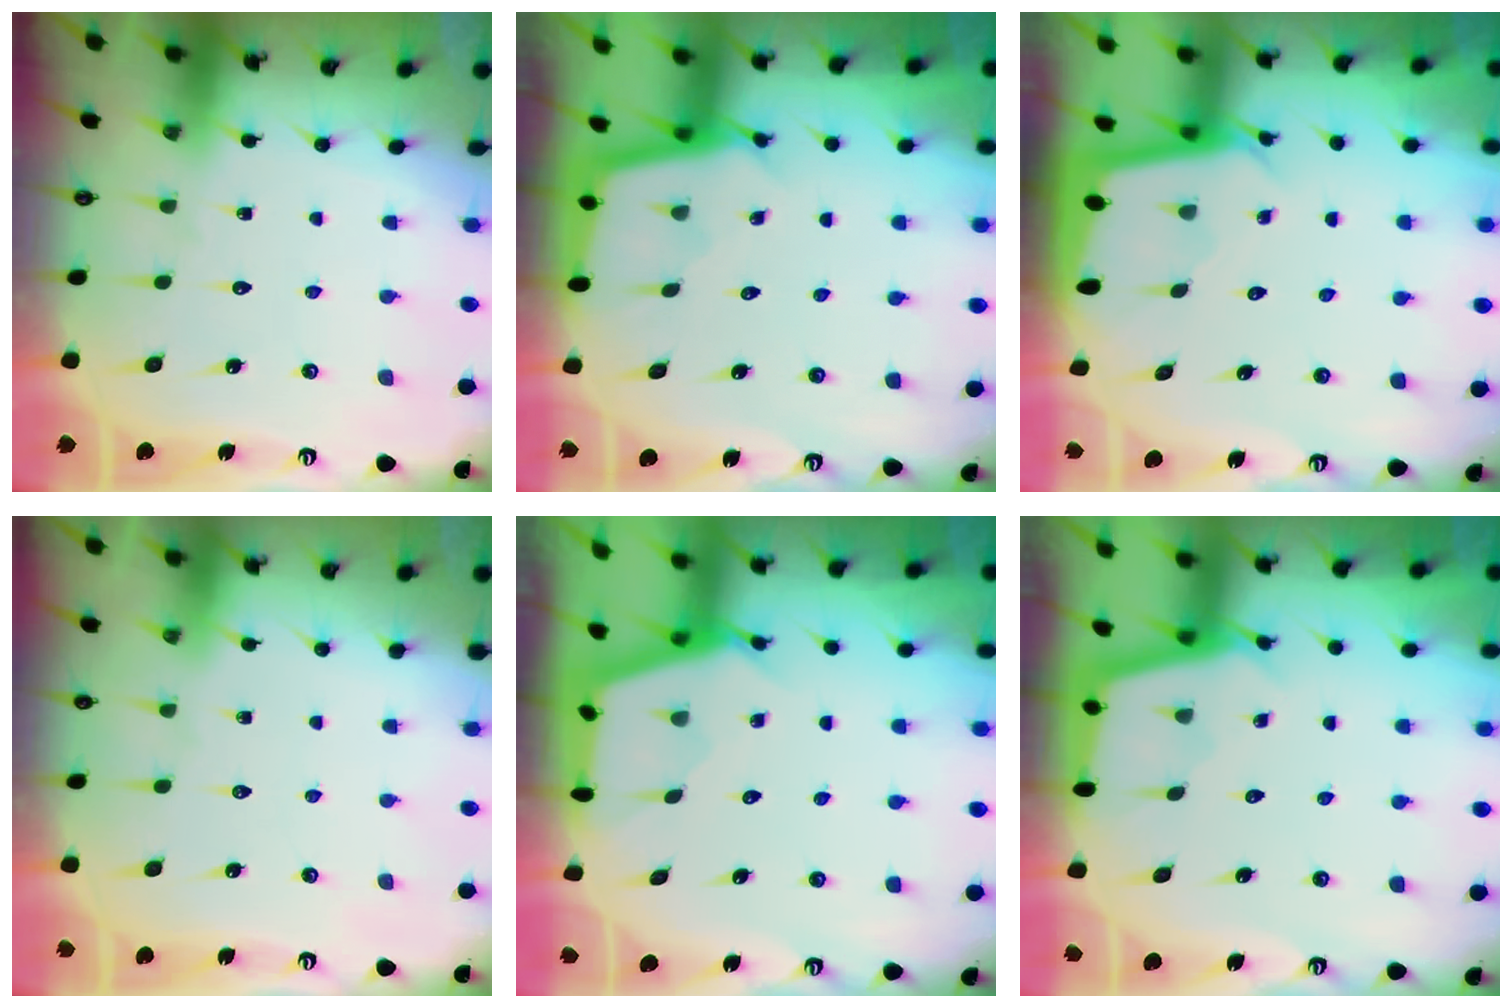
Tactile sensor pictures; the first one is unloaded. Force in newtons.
{"total": 2.5, "press": 2.5, "slide": 0.2}
{"total": 1.9, "press": 1.9, "slide": 0.1}
{"total": 0.0}
{"total": 2.7, "press": 2.7, "slide": 0.4}
{"total": 2.9, "press": 2.9, "slide": 0.3}